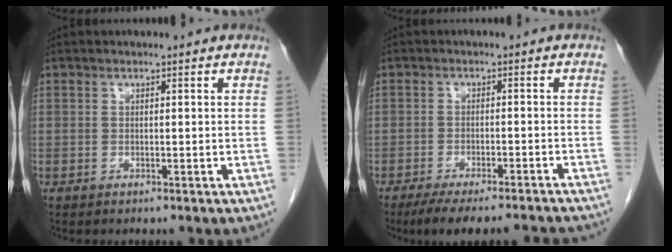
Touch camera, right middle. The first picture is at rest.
{"total": 13.8, "force": [-12.3, 1.5, 6.1], "torque": [-0.083, -0.013, -0.163]}